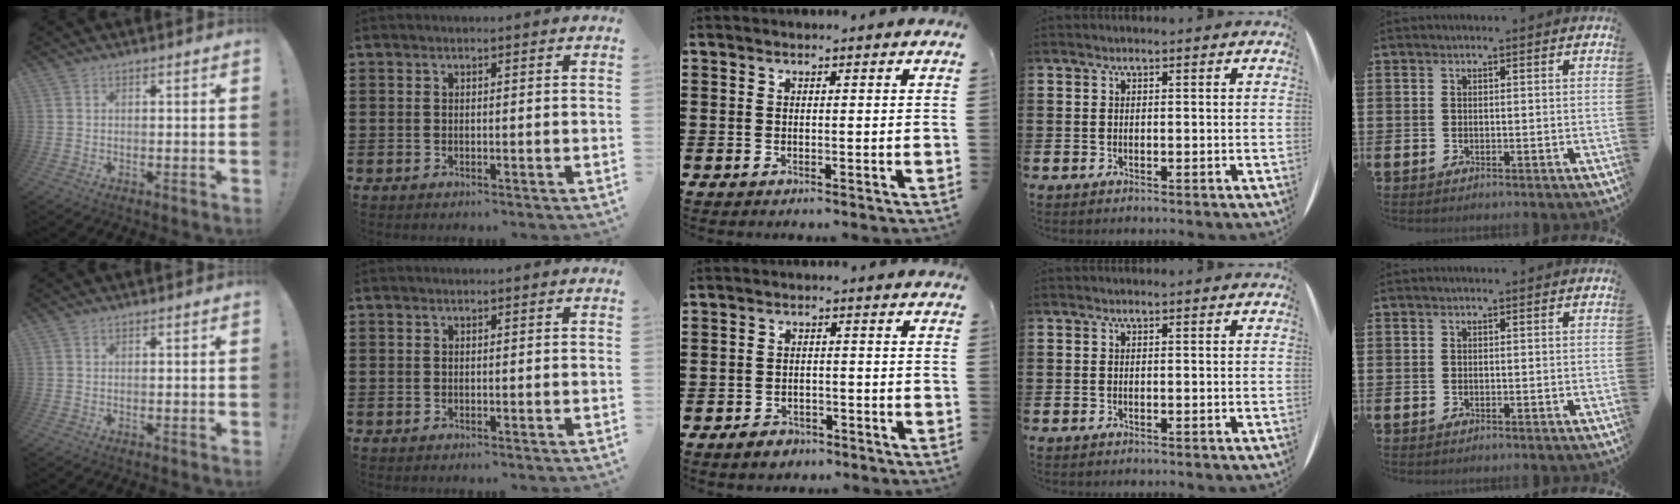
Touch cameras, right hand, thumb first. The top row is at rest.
{"middle": {"total": 2.0, "force": [-1.8, 0.9, 0.1], "torque": [-0.007, 0.006, -0.040]}}